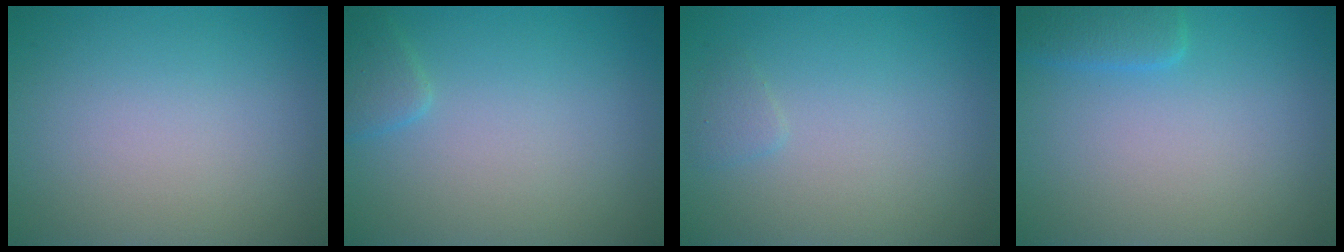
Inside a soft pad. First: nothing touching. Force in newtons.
{"total": 1.4, "press": 1.4, "slide": 0.1}
{"total": 0.7, "press": 0.7, "slide": 0.1}
{"total": 2.0, "press": 2.0, "slide": 0.1}